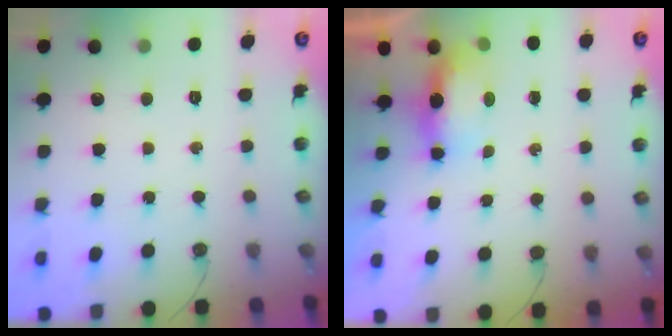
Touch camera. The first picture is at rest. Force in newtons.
{"total": 7.0, "press": 6.3, "slide": 3.1}